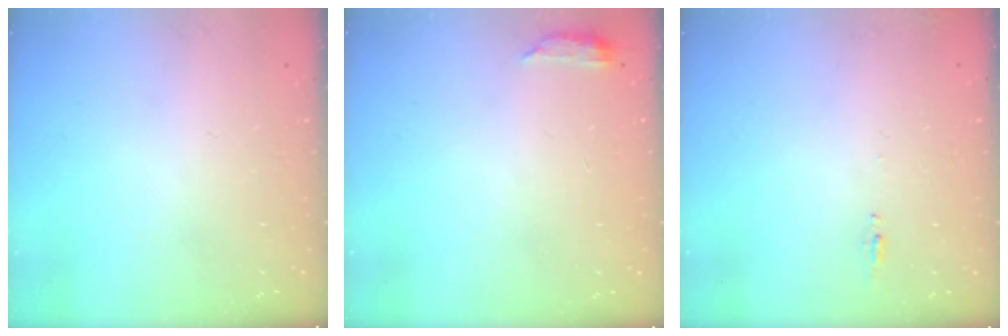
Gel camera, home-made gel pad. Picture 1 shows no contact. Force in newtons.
{"total": 3.4, "press": 3.3, "slide": 0.5}
{"total": 6.0, "press": 5.7, "slide": 1.9}